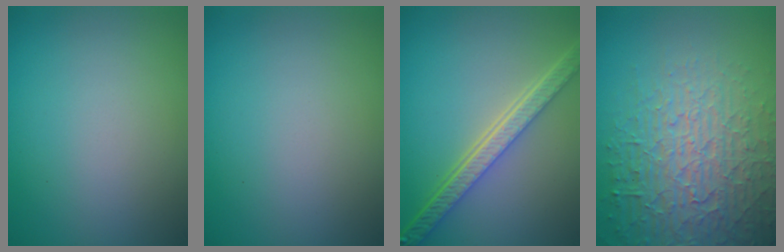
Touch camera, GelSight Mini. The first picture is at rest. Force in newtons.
{"total": 0.0}
{"total": 5.2, "press": 4.1, "slide": 3.3}
{"total": 7.2, "press": 7.0, "slide": 1.7}